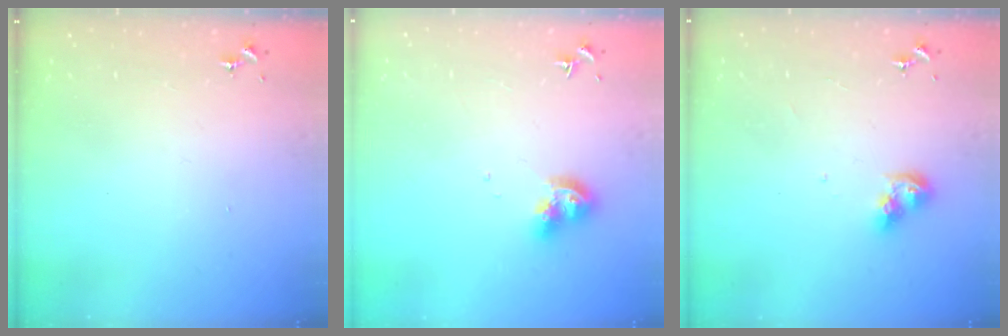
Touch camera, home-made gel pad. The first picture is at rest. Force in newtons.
{"total": 8.5, "press": 8.5, "slide": 0.7}
{"total": 8.2, "press": 8.2, "slide": 0.5}